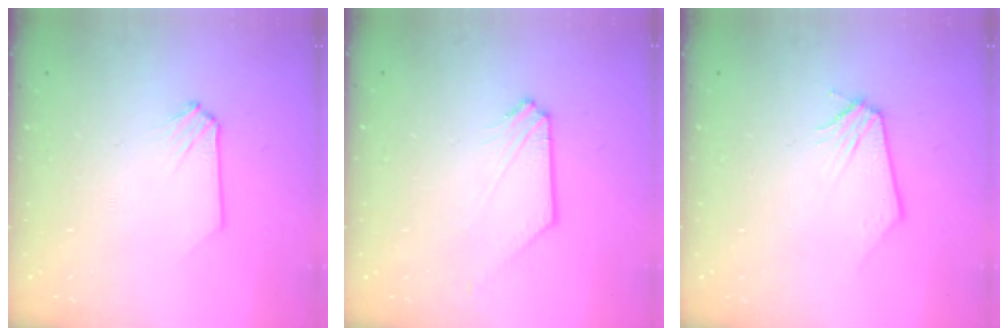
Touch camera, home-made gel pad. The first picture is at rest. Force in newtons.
{"total": 1.3, "press": 1.3, "slide": 0.2}
{"total": 0.0}